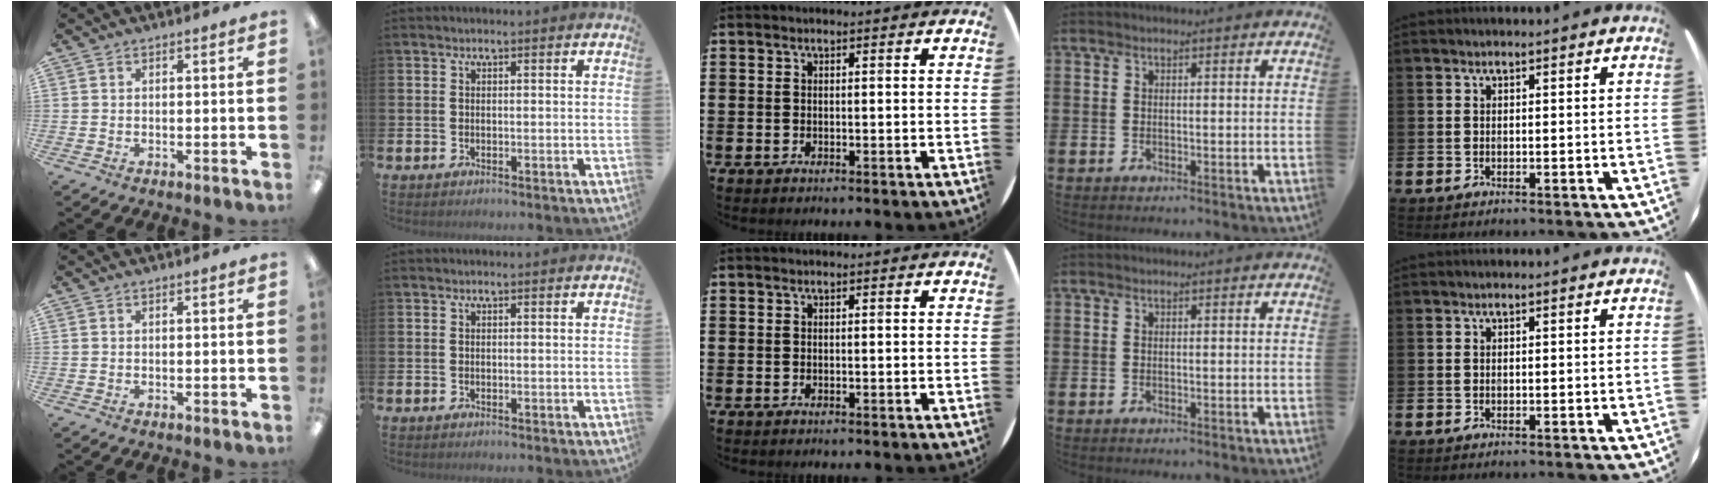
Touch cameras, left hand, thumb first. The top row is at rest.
{}